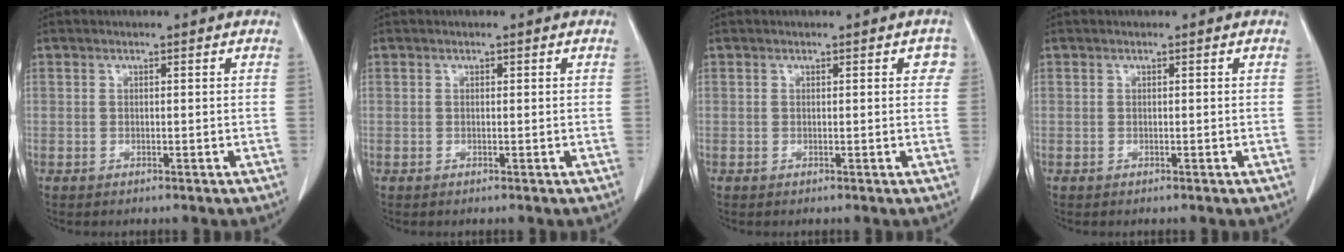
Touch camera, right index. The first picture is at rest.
{"total": 0.0}
{"total": 1.9, "force": [0.3, 0.9, 1.6], "torque": [-0.006, 0.009, -0.005]}
{"total": 0.0}